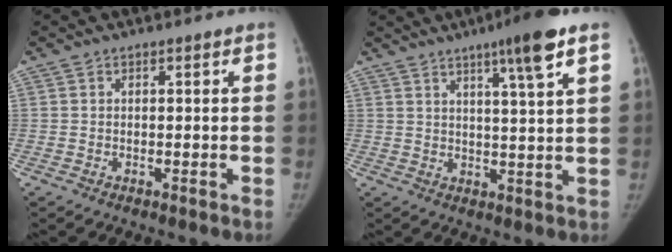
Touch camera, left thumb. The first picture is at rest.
{"total": 9.1, "force": [5.2, 0.1, 7.5], "torque": [-0.112, -0.021, 0.077]}